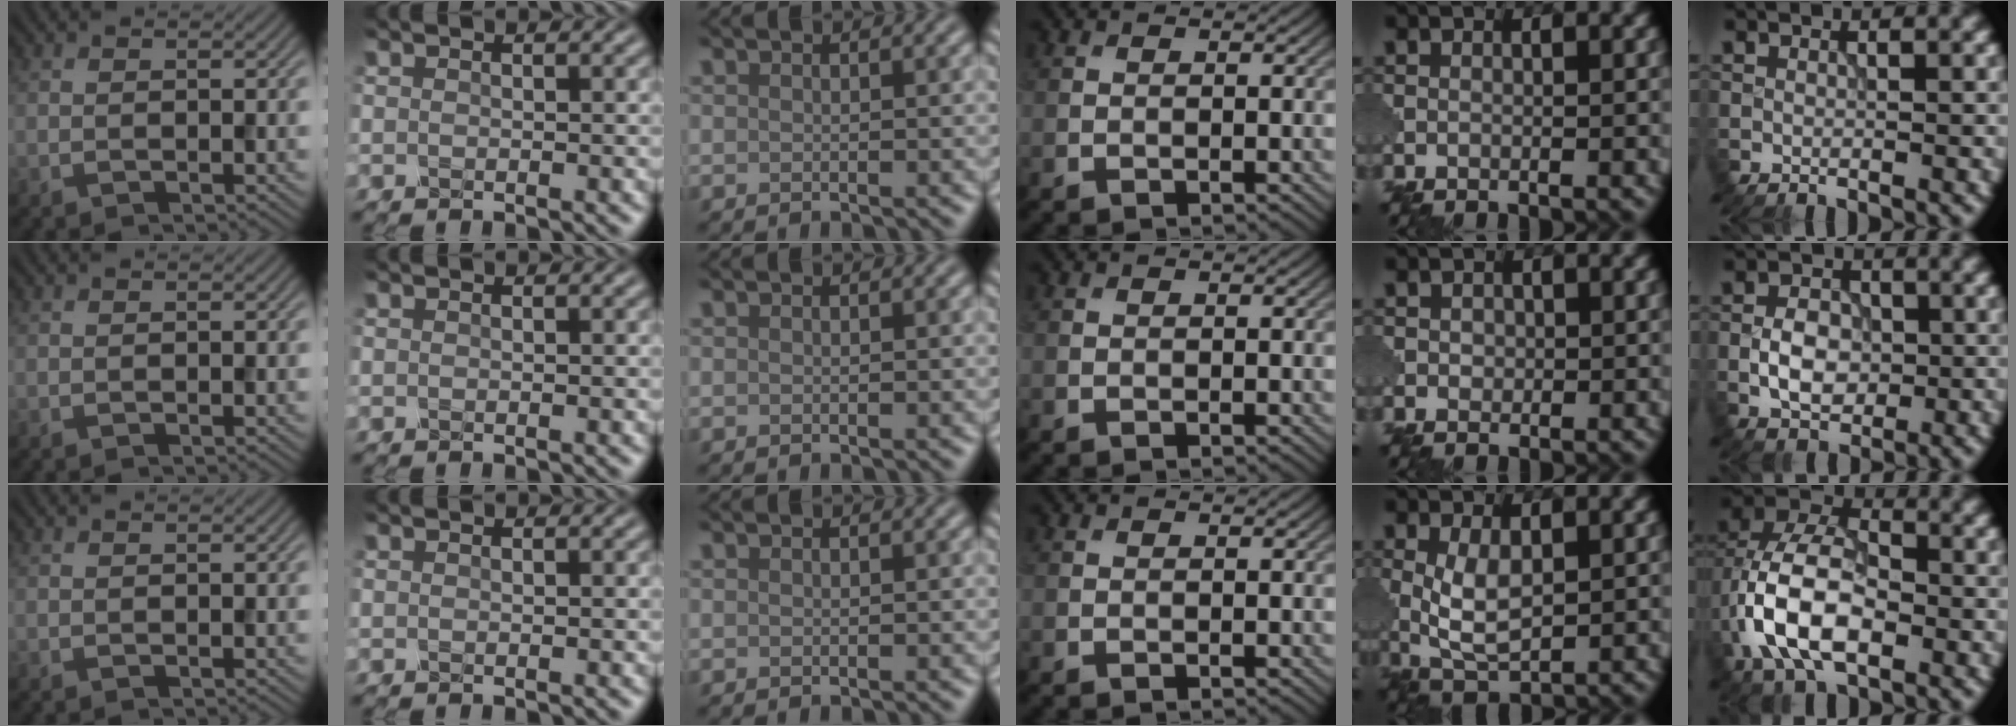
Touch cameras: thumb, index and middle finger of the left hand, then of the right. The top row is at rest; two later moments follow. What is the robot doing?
{"motion": "close", "object": "eyeshadow palette"}